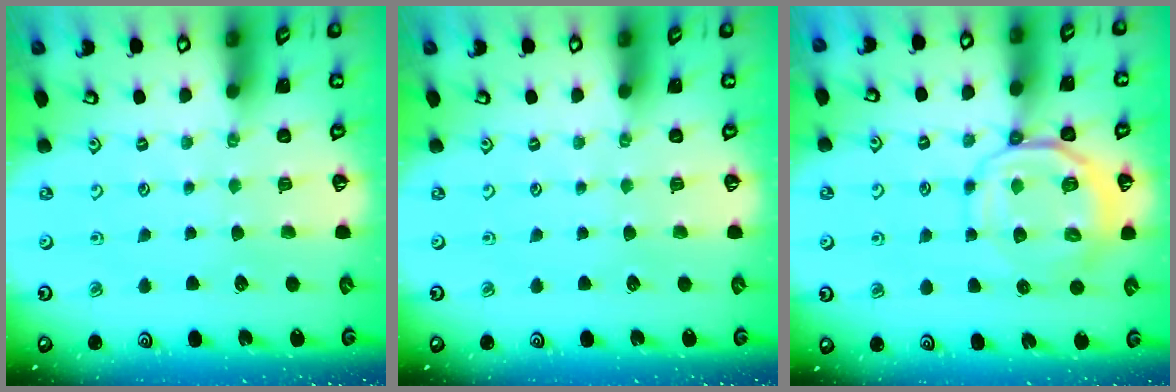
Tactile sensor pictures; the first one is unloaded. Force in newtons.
{"total": 0.0}
{"total": 9.7, "press": 9.5, "slide": 1.8}